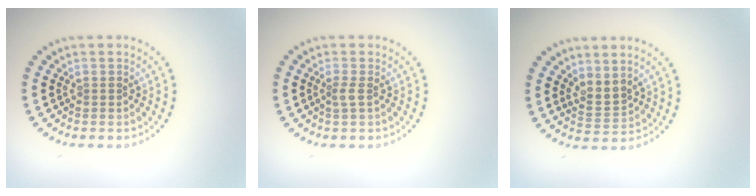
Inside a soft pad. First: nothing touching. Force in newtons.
{"total": 1.1, "press": 0.7, "slide": 0.8}
{"total": 2.0, "press": 1.6, "slide": 1.3}